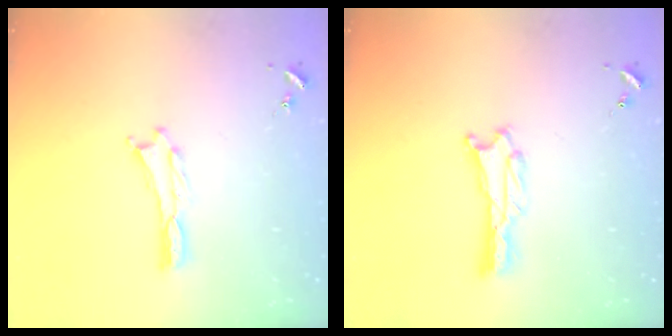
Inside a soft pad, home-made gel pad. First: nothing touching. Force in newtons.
{"total": 0.9, "press": 0.9, "slide": 0.1}